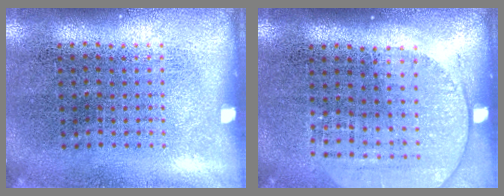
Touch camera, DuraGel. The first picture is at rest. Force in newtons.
{"total": 1.5, "press": 1.3, "slide": 0.7}